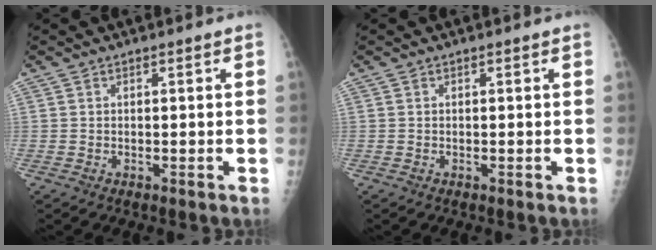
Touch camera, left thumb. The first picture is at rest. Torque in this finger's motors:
{"motor_torque": [0.03, 0.14, 0.22, -0.05, 0.00]}